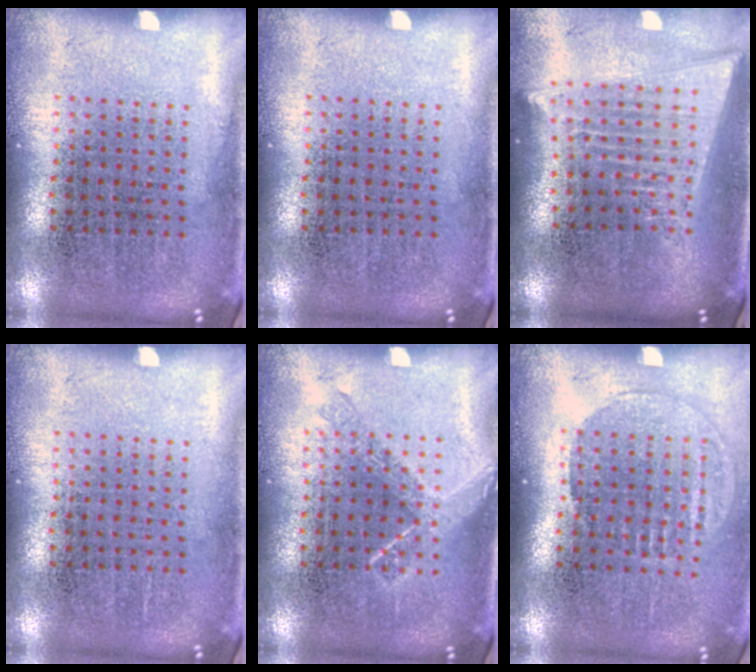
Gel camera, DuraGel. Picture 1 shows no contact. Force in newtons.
{"total": 0.0}
{"total": 1.8, "press": 1.6, "slide": 0.9}
{"total": 0.0}
{"total": 1.0, "press": 0.9, "slide": 0.2}
{"total": 1.4, "press": 1.2, "slide": 0.7}